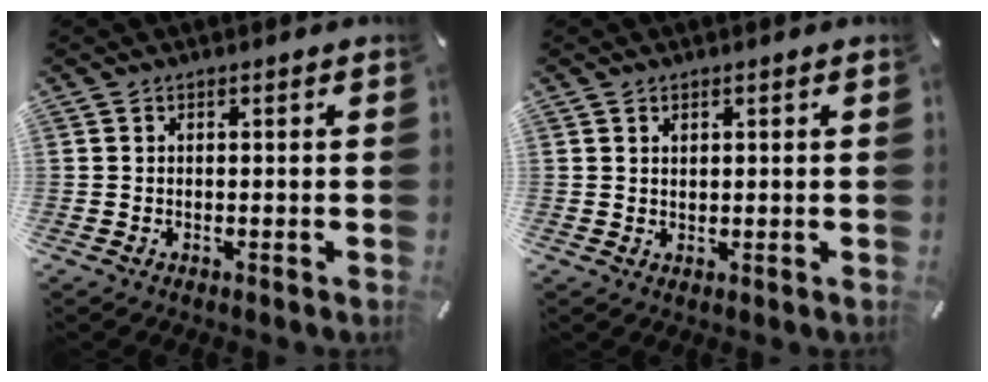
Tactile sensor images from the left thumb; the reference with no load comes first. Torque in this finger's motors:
{"motor_torque": [-0.10, -0.30, -0.09, 0.15, 0.00]}